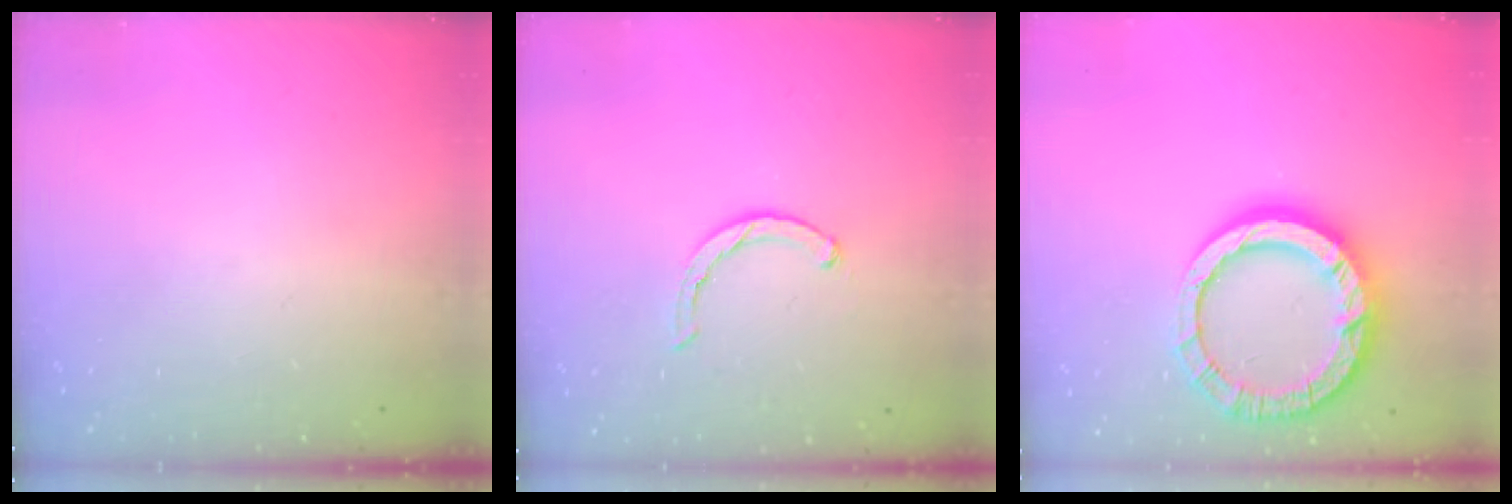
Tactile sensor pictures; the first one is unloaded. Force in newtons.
{"total": 2.3, "press": 2.2, "slide": 0.5}
{"total": 15.9, "press": 15.8, "slide": 2.2}